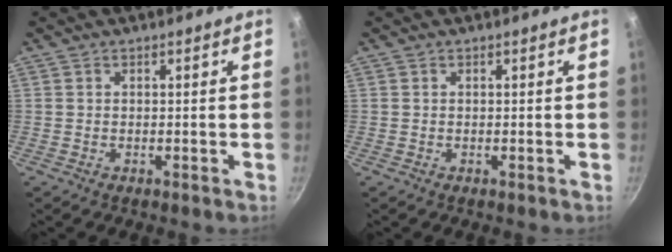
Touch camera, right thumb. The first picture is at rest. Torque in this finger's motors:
{"motor_torque": [-0.04, -0.06, 0.09, -0.20, 0.05]}